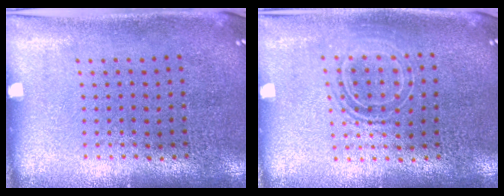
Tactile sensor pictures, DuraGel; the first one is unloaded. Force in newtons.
{"total": 1.5, "press": 1.2, "slide": 0.9}